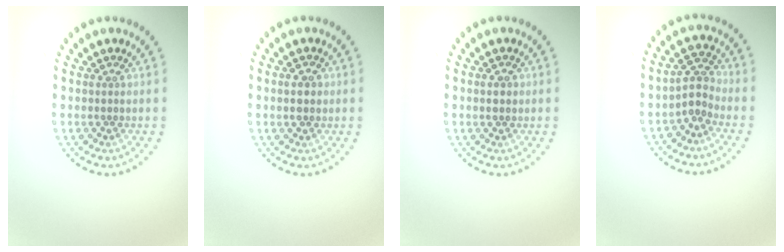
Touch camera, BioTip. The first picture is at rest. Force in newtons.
{"total": 2.2, "press": 2.2, "slide": 0.1}
{"total": 0.9, "press": 0.8, "slide": 0.3}
{"total": 2.0, "press": 1.5, "slide": 1.4}